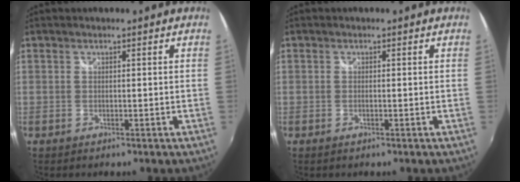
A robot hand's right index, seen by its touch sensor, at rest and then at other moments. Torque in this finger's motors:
{"motor_torque": [0.04, 0.04, 0.04, 0.02]}